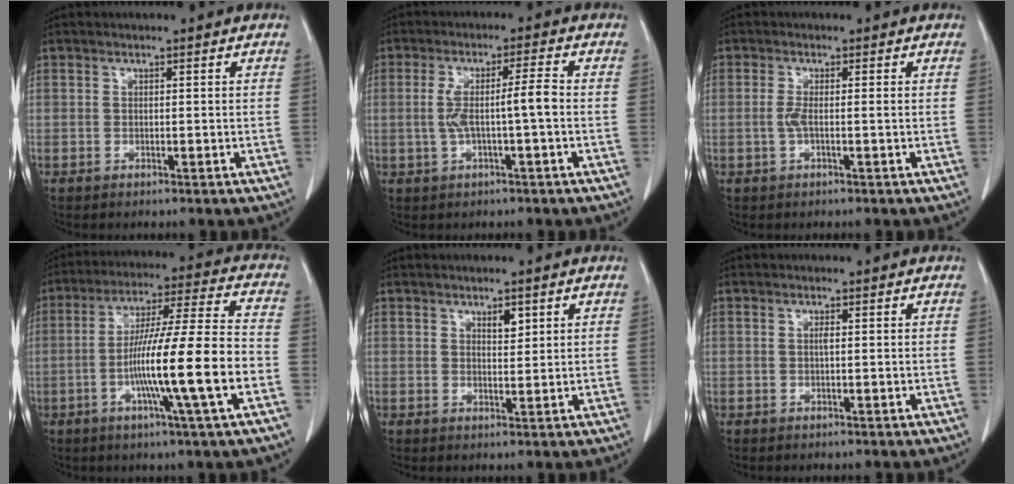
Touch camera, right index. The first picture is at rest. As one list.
[{"total": 5.8, "force": [-0.6, 0.0, 5.8], "torque": [-0.112, 0.018, -0.005]}, {"total": 1.8, "force": [-0.3, 0.1, 1.8], "torque": [-0.039, 0.002, -0.005]}, {"total": 16.4, "force": [-4.6, -0.9, 15.7], "torque": [-0.274, -0.001, -0.081]}, {"total": 2.1, "force": [1.2, 0.9, 1.5], "torque": [-0.022, -0.005, 0.020]}, {"total": 0.5, "force": [0.0, 0.0, 0.5], "torque": [-0.011, 0.000, -0.001]}]